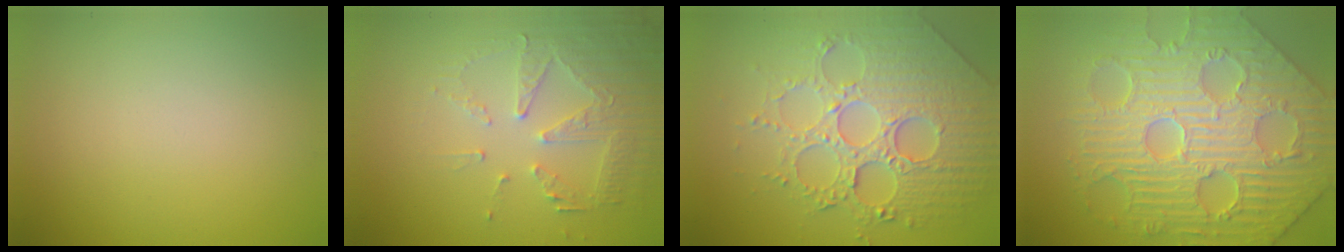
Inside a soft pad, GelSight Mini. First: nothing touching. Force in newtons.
{"total": 5.3, "press": 3.7, "slide": 3.8}
{"total": 7.9, "press": 6.0, "slide": 5.1}
{"total": 9.3, "press": 7.4, "slide": 5.6}